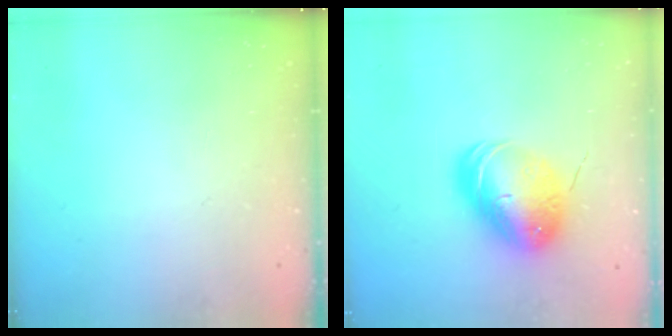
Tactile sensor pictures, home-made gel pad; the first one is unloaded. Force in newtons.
{"total": 12.1, "press": 11.9, "slide": 2.2}